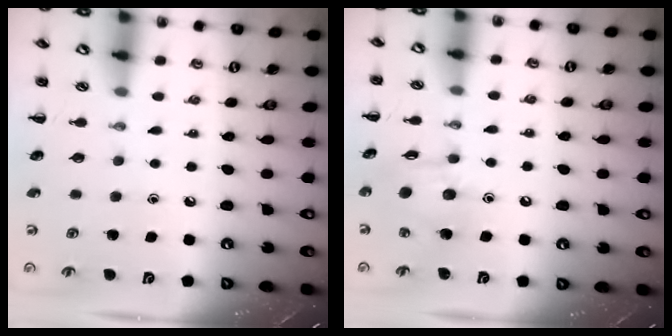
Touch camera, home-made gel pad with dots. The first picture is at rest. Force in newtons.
{"total": 10.4, "press": 10.3, "slide": 1.5}